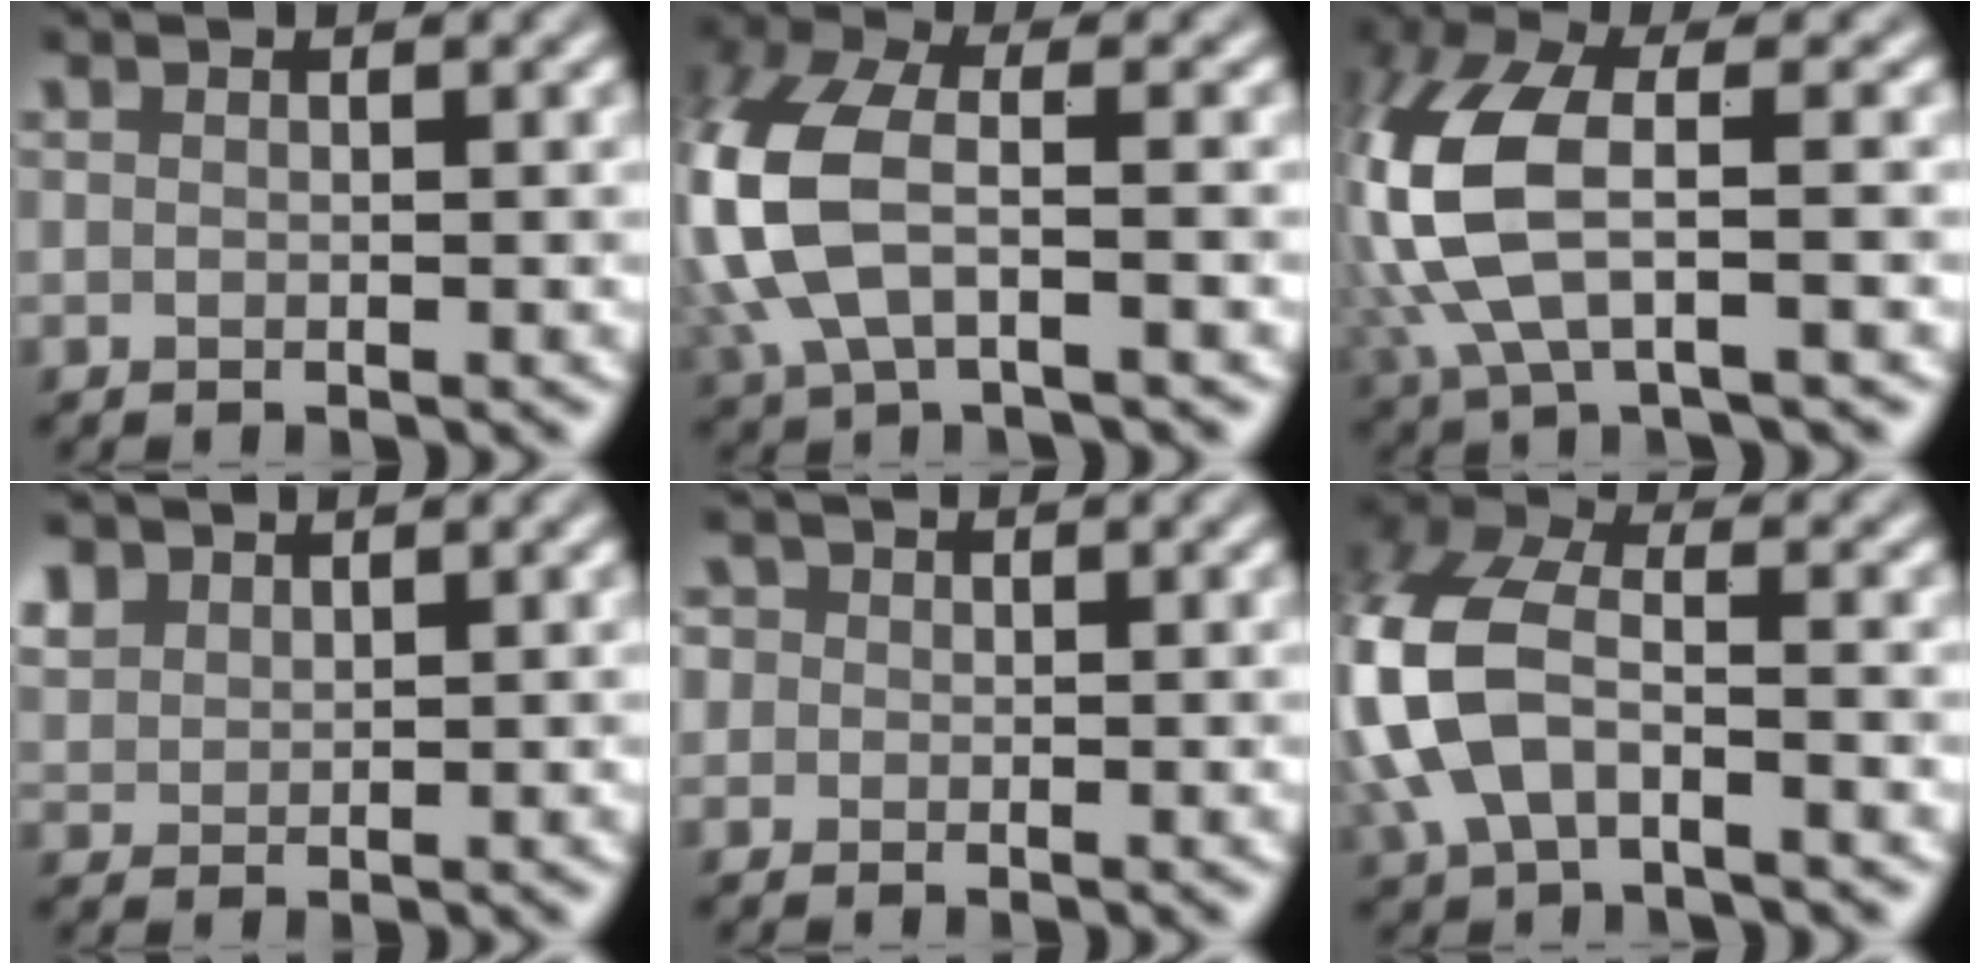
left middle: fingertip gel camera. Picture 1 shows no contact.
{"total": 8.2, "force": [-0.8, 4.2, 6.9], "torque": [-0.175, 0.008, -0.025]}
{"total": 8.5, "force": [-0.6, 3.2, 7.8], "torque": [-0.193, 0.017, -0.019]}
{"total": 2.1, "force": [1.6, 1.3, 0.6], "torque": [-0.019, 0.005, 0.035]}
{"total": 3.2, "force": [1.2, 2.7, 1.2], "torque": [-0.006, 0.021, -0.007]}
{"total": 8.4, "force": [-1.7, 4.9, 6.7], "torque": [-0.165, 0.007, -0.046]}